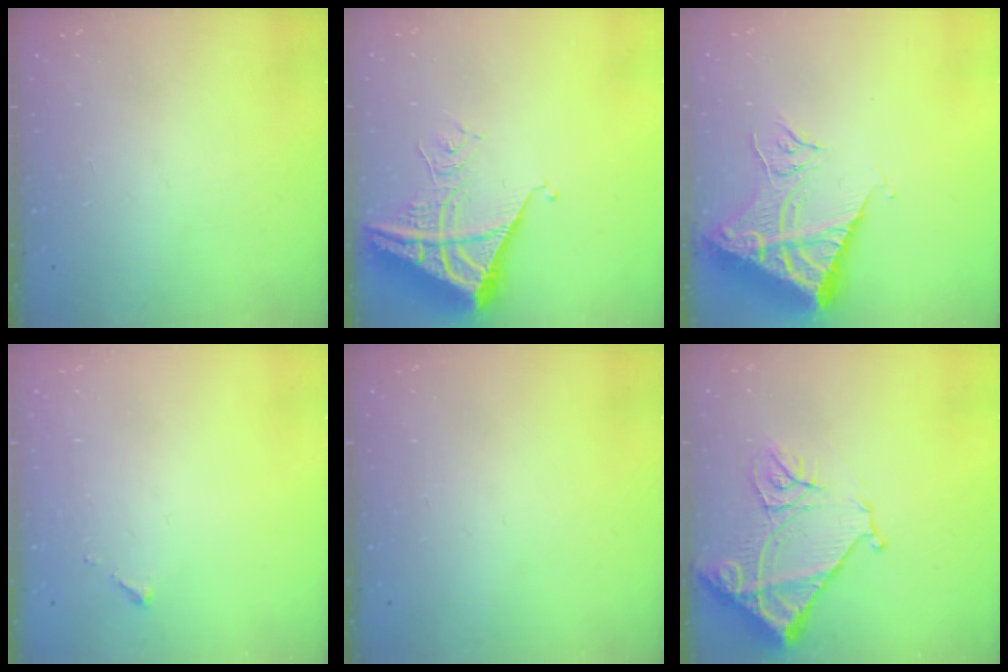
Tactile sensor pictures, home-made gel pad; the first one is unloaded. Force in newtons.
{"total": 9.1, "press": 9.1, "slide": 1.0}
{"total": 14.5, "press": 14.4, "slide": 1.8}
{"total": 2.6, "press": 2.6, "slide": 0.3}
{"total": 0.0}
{"total": 14.4, "press": 14.3, "slide": 1.7}